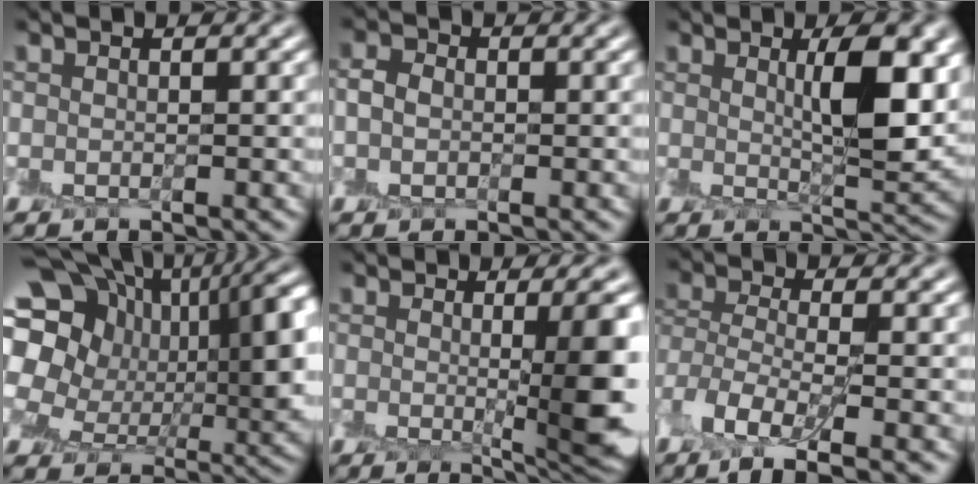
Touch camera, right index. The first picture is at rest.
{"total": 1.4, "force": [0.1, 1.3, 0.6], "torque": [-0.011, 0.006, 0.000]}
{"total": 6.0, "force": [1.7, 1.5, 5.6], "torque": [-0.079, 0.000, 0.030]}
{"total": 18.5, "force": [5.0, 12.6, 12.5], "torque": [-0.218, 0.010, 0.113]}
{"total": 6.9, "force": [-0.1, 1.5, 6.7], "torque": [-0.076, -0.006, 0.002]}
{"total": 5.4, "force": [-2.4, 2.2, 4.3], "torque": [-0.090, -0.005, -0.052]}